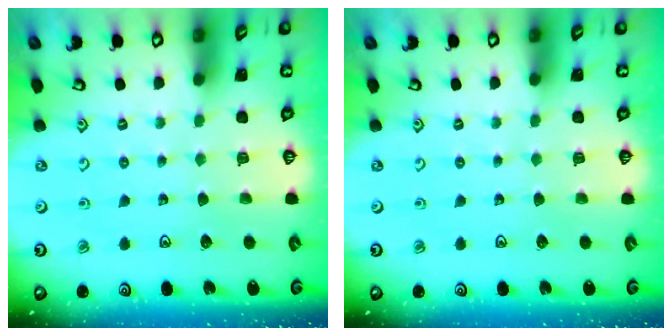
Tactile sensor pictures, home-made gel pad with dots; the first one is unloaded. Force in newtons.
{"total": 0.0}